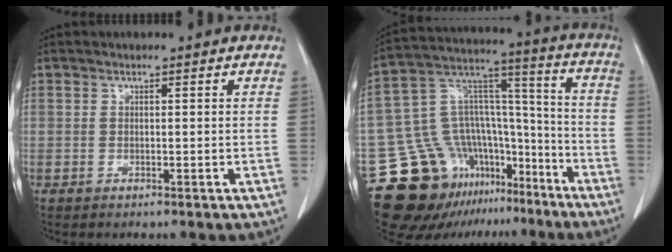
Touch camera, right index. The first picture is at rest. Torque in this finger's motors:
{"motor_torque": [-0.15, 0.05, -0.11, -0.06]}